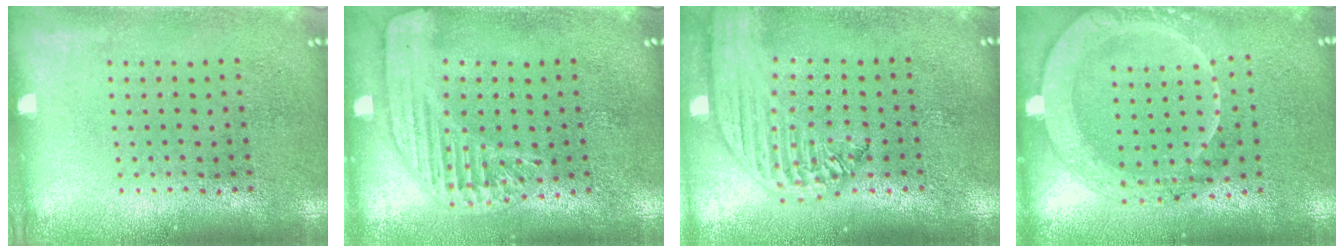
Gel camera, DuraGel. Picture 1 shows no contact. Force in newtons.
{"total": 1.6, "press": 1.6, "slide": 0.4}
{"total": 2.6, "press": 2.1, "slide": 1.4}
{"total": 2.0, "press": 1.9, "slide": 0.6}